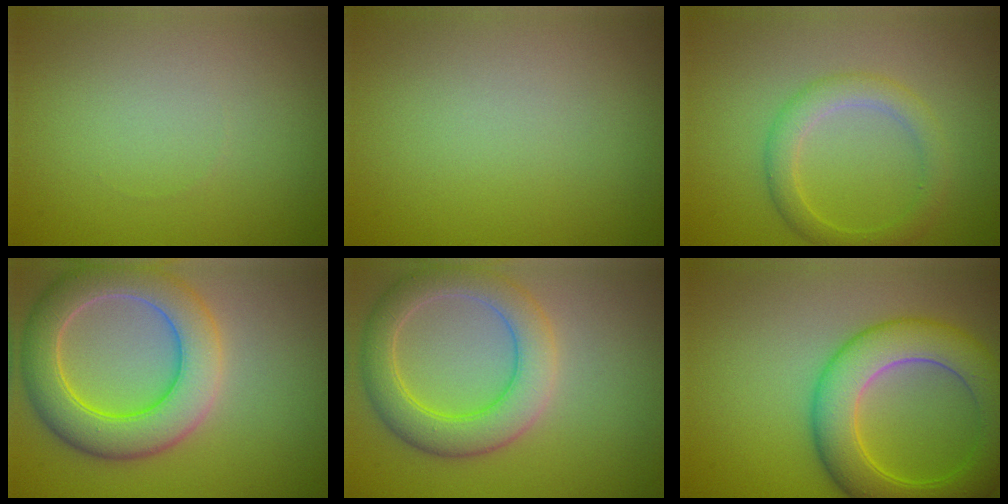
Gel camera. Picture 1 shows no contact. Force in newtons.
{"total": 0.0}
{"total": 2.8, "press": 2.8, "slide": 0.0}
{"total": 7.5, "press": 7.5, "slide": 0.7}
{"total": 5.6, "press": 5.6, "slide": 0.7}
{"total": 7.8, "press": 7.8, "slide": 0.3}